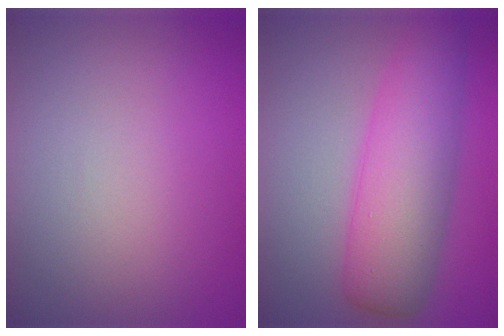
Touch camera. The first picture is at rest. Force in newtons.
{"total": 7.6, "press": 7.6, "slide": 0.1}